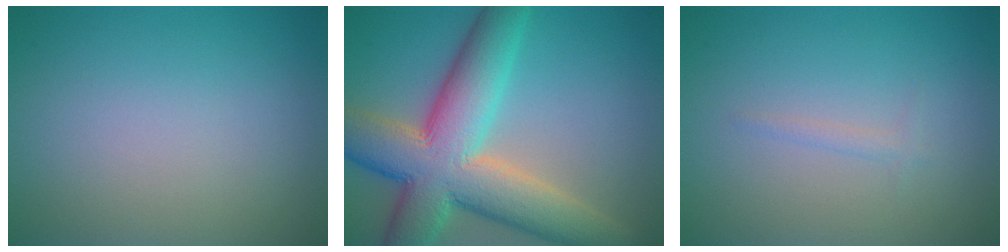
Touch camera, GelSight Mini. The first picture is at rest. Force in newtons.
{"total": 12.1, "press": 12.1, "slide": 0.6}
{"total": 1.0, "press": 1.0, "slide": 0.1}